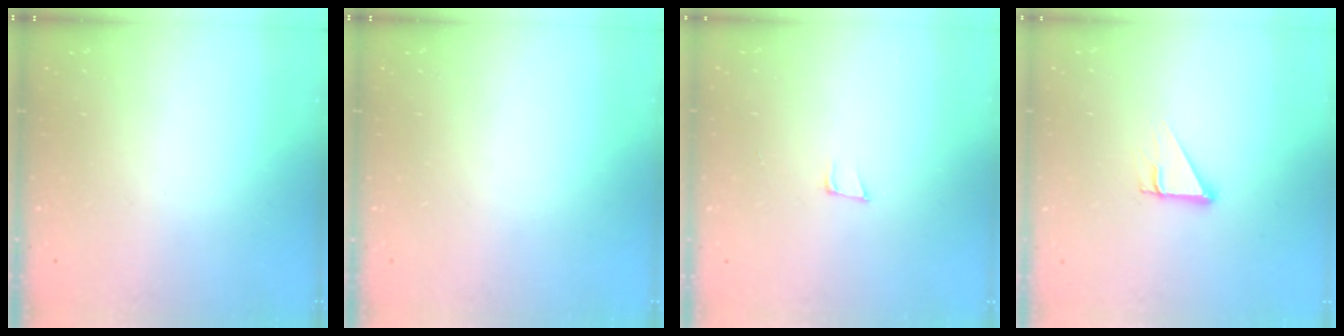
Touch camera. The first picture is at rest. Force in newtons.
{"total": 0.0}
{"total": 6.7, "press": 5.8, "slide": 3.2}
{"total": 2.7, "press": 2.7, "slide": 0.1}